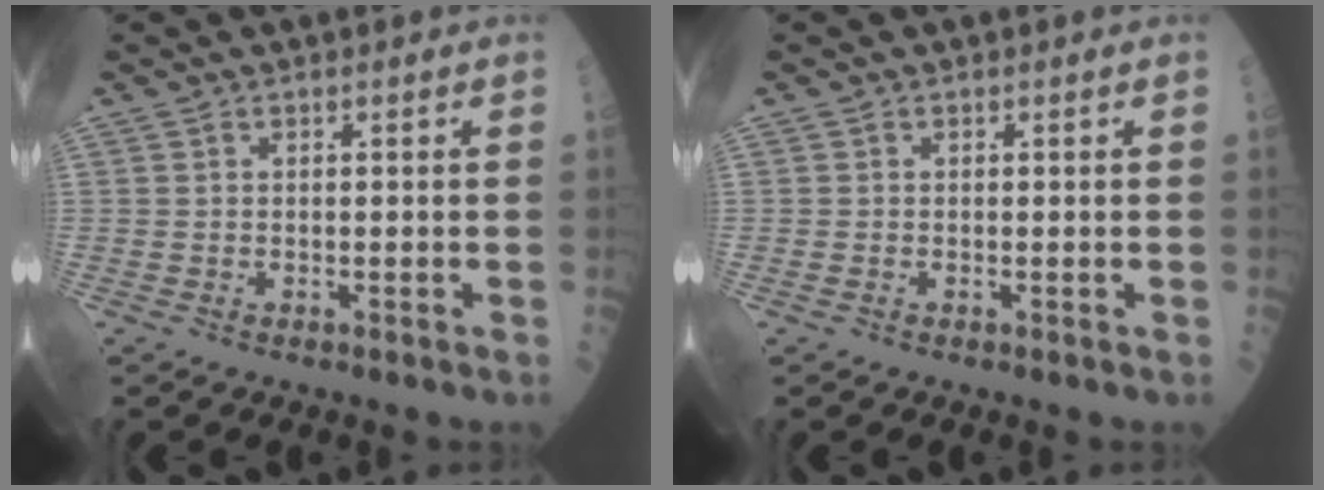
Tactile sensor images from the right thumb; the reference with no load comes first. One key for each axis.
{"total": 0.0}